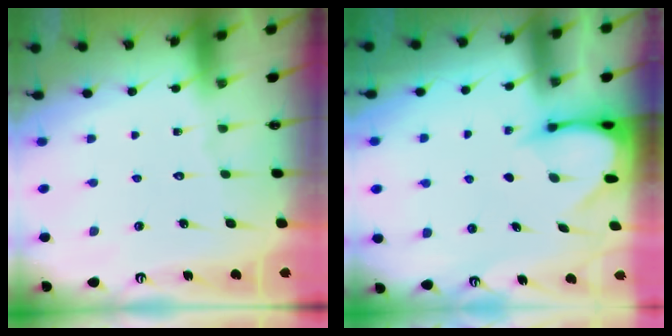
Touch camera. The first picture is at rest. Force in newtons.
{"total": 3.3, "press": 3.3, "slide": 0.3}